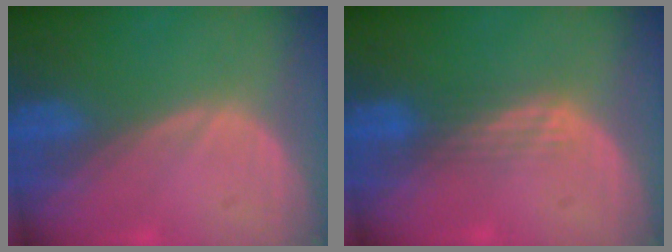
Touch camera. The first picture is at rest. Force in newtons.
{"total": 3.0, "press": 2.6, "slide": 1.4}